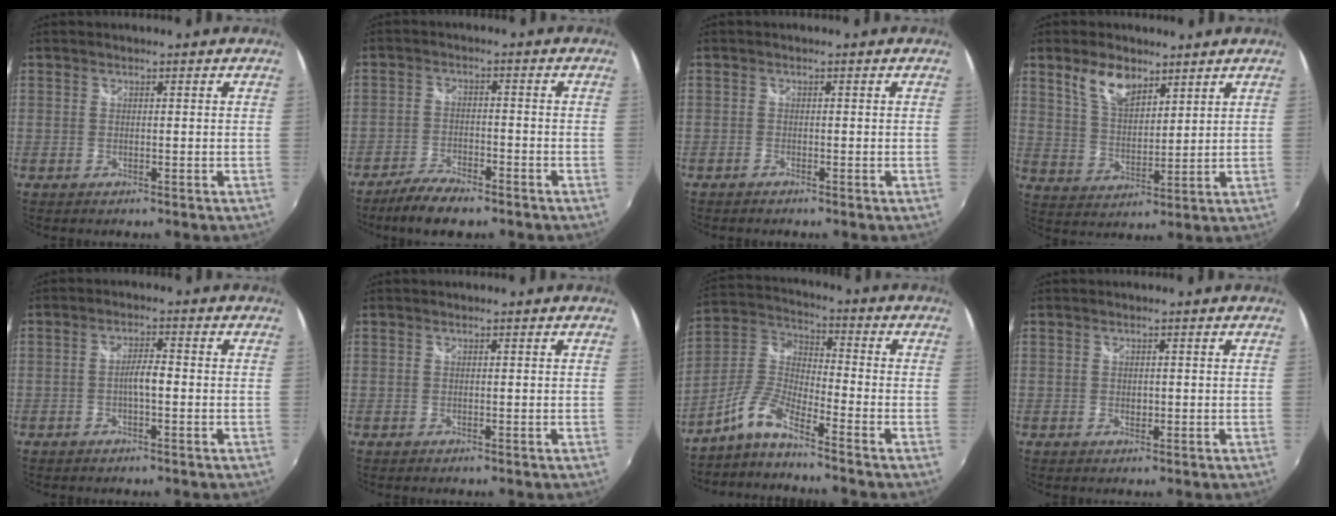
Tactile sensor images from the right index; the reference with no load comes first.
{"total": 7.7, "force": [-6.1, 2.3, 4.1], "torque": [-0.106, -0.012, -0.111]}
{"total": 0.7, "force": [-0.7, 0.2, 0.2], "torque": [-0.004, 0.000, -0.015]}
{"total": 8.2, "force": [5.3, 4.0, 4.9], "torque": [-0.090, 0.011, 0.103]}
{"total": 3.0, "force": [-0.8, 0.5, 2.9], "torque": [-0.053, 0.005, -0.014]}
{"total": 0.0}
{"total": 7.8, "force": [-6.1, 1.1, 4.7], "torque": [-0.119, 0.019, -0.133]}
{"total": 1.2, "force": [0.0, 0.9, 0.8], "torque": [-0.012, 0.000, 0.001]}